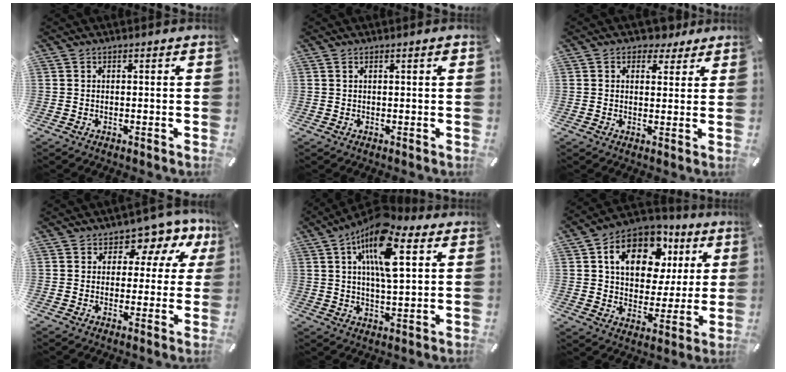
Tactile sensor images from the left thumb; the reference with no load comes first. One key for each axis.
{"total": 1.0, "fx": 0.4, "fy": 0.1, "fz": 0.9, "tx": -0.019, "ty": 0.000, "tz": 0.007}
{"total": 4.4, "fx": 2.7, "fy": 3.2, "fz": 1.6, "tx": -0.009, "ty": -0.008, "tz": 0.042}
{"total": 8.0, "fx": 3.7, "fy": 5.5, "fz": 4.5, "tx": -0.058, "ty": -0.026, "tz": 0.060}
{"total": 15.4, "fx": 6.9, "fy": 6.4, "fz": 12.2, "tx": -0.232, "ty": -0.012, "tz": 0.114}
{"total": 15.8, "fx": 6.9, "fy": 10.9, "fz": 9.1, "tx": -0.152, "ty": -0.021, "tz": 0.123}